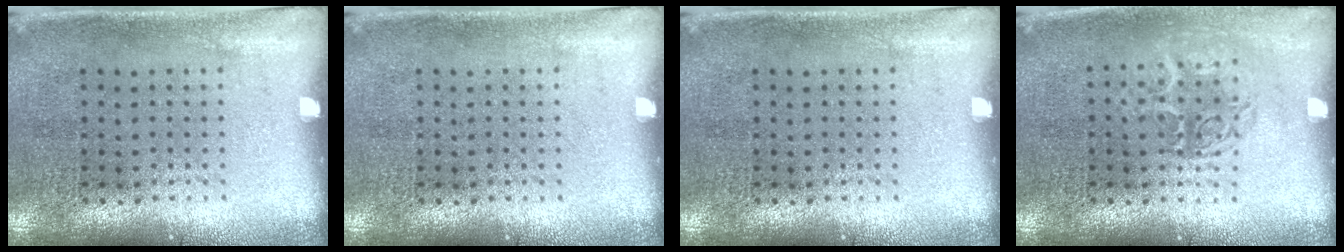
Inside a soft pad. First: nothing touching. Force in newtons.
{"total": 0.0}
{"total": 0.0}
{"total": 1.4, "press": 1.1, "slide": 0.7}